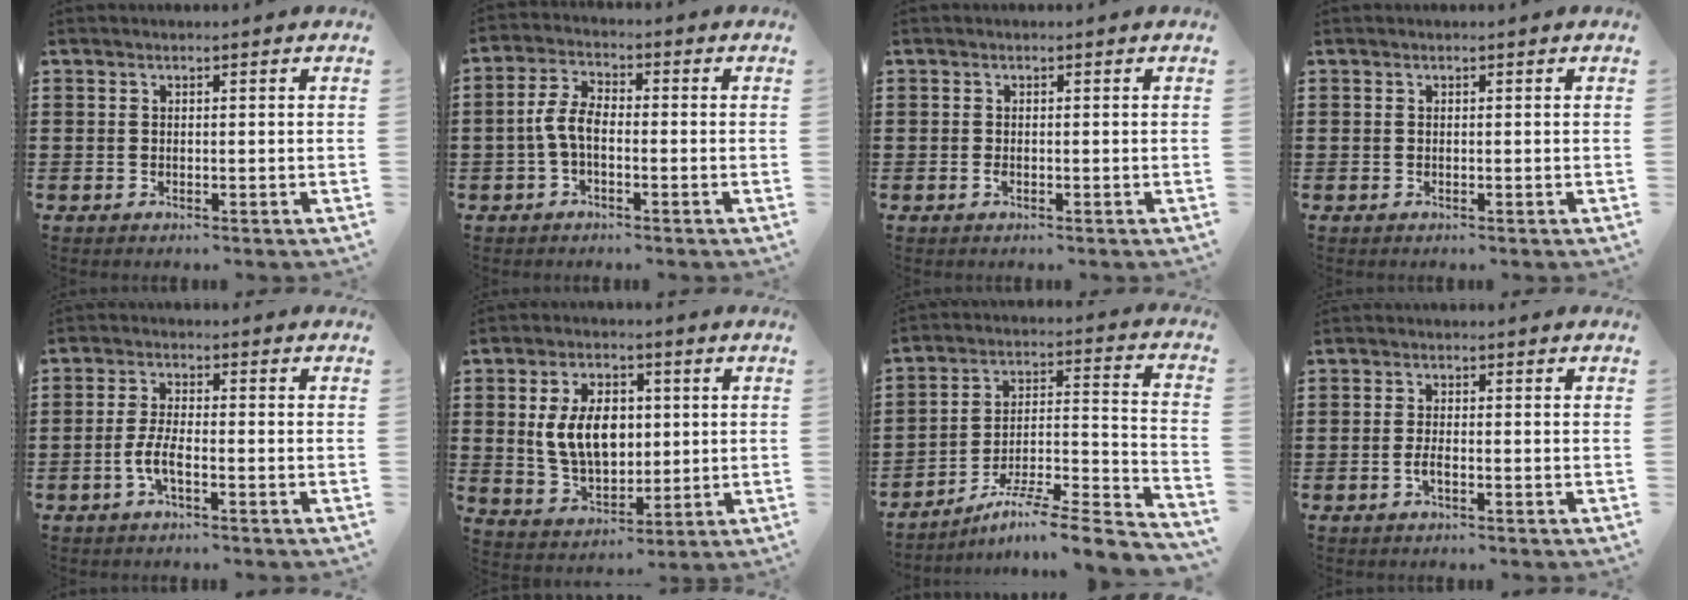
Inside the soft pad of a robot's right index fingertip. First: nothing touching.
{"total": 5.0, "force": [-1.3, 2.4, 4.2], "torque": [-0.103, -0.002, -0.032]}
{"total": 0.8, "force": [-0.3, 0.4, 0.7], "torque": [-0.016, -0.006, -0.005]}
{"total": 0.0}
{"total": 4.2, "force": [-1.8, 1.0, 3.6], "torque": [-0.088, -0.006, -0.041]}
{"total": 9.2, "force": [1.2, 5.9, 6.9], "torque": [-0.155, 0.009, 0.016]}
{"total": 6.9, "force": [-5.4, 0.0, 4.3], "torque": [-0.069, -0.012, -0.109]}
{"total": 1.7, "force": [-0.8, 0.4, 1.5], "torque": [-0.027, 0.001, -0.014]}